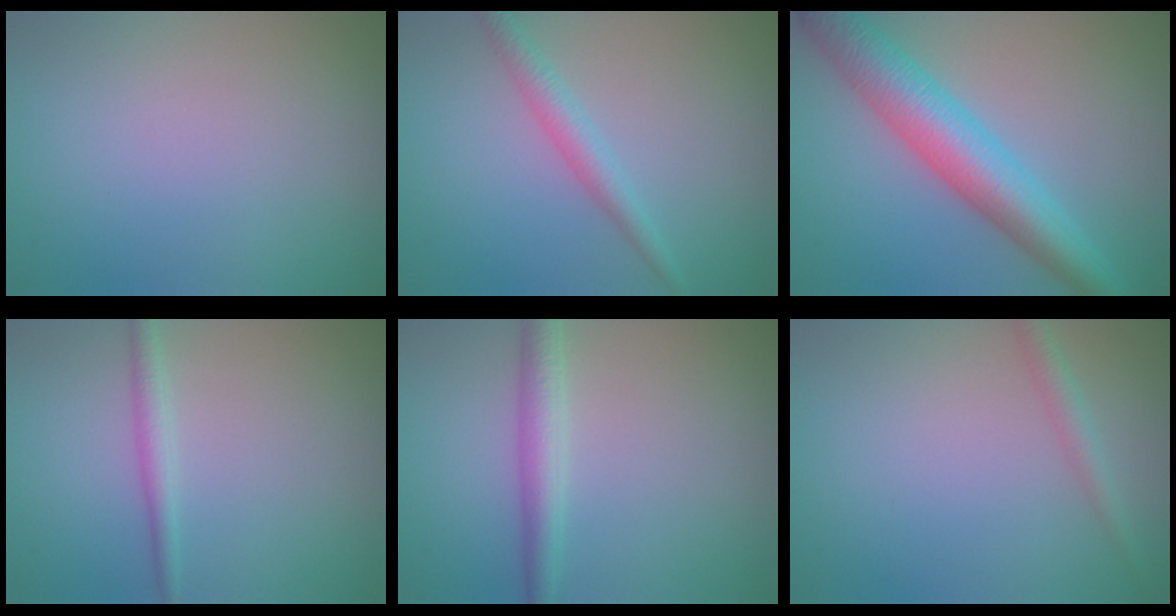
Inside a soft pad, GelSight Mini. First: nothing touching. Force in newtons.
{"total": 2.3, "press": 2.2, "slide": 0.1}
{"total": 7.0, "press": 7.0, "slide": 0.0}
{"total": 1.7, "press": 1.7, "slide": 0.1}
{"total": 2.8, "press": 2.8, "slide": 0.0}
{"total": 1.6, "press": 1.6, "slide": 0.1}